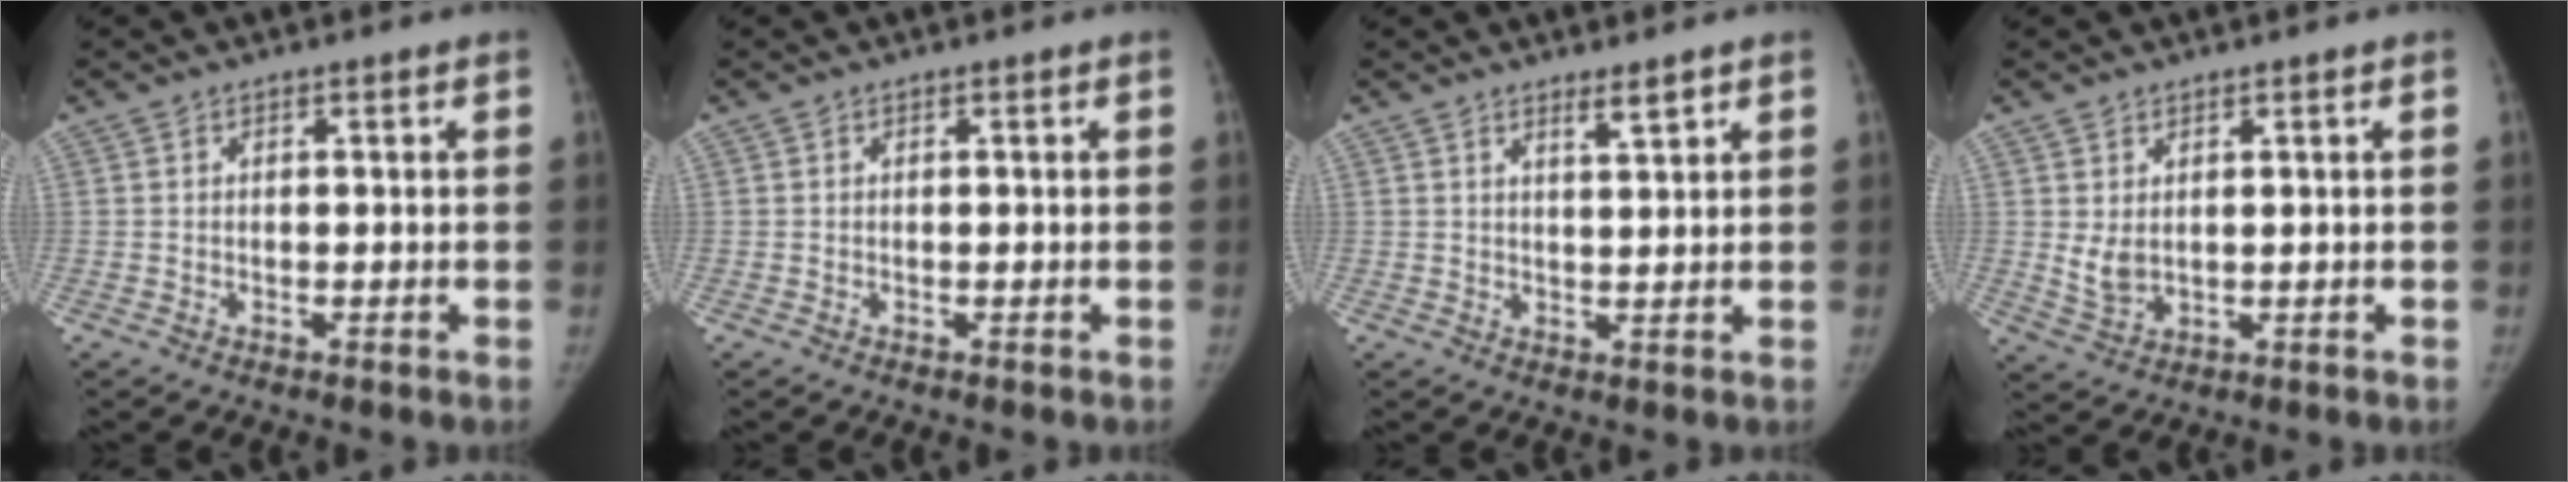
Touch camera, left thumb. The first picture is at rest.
{"total": 0.0}
{"total": 2.8, "force": [2.1, 0.3, 1.8], "torque": [-0.026, -0.019, 0.036]}
{"total": 3.7, "force": [1.0, 2.2, 2.7], "torque": [-0.045, -0.012, 0.029]}